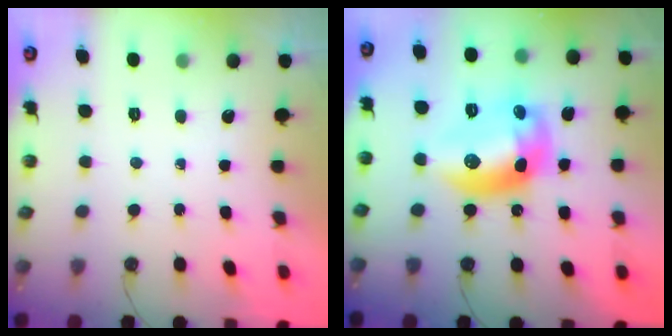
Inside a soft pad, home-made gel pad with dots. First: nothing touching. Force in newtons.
{"total": 15.6, "press": 15.5, "slide": 1.4}